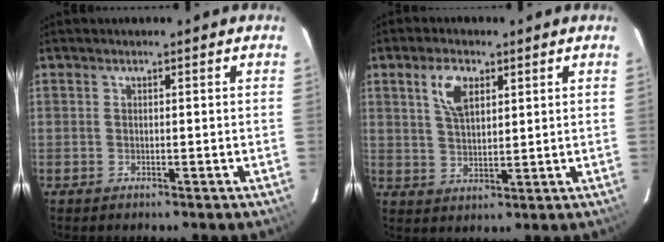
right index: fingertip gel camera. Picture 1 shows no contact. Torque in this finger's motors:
{"motor_torque": [0.13, 0.08, 0.13, 0.08]}